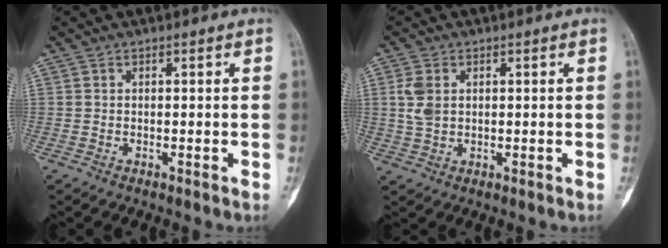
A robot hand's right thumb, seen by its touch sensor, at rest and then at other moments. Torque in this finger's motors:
{"motor_torque": [0.00, 0.00, 0.40, 0.00, 0.04]}